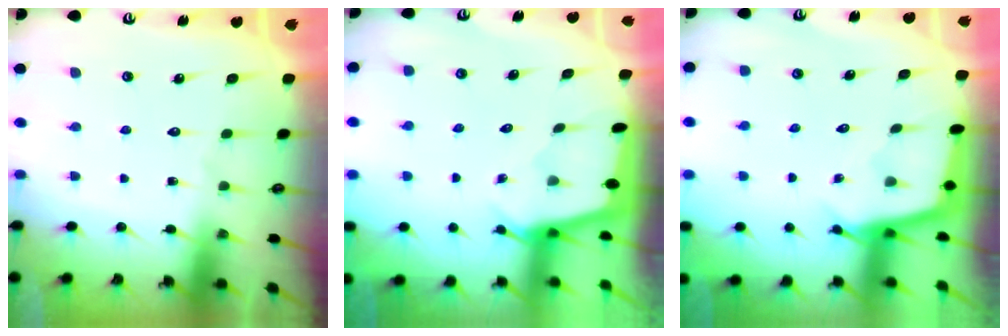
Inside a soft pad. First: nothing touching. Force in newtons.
{"total": 1.8, "press": 1.7, "slide": 0.1}
{"total": 2.4, "press": 2.4, "slide": 0.2}